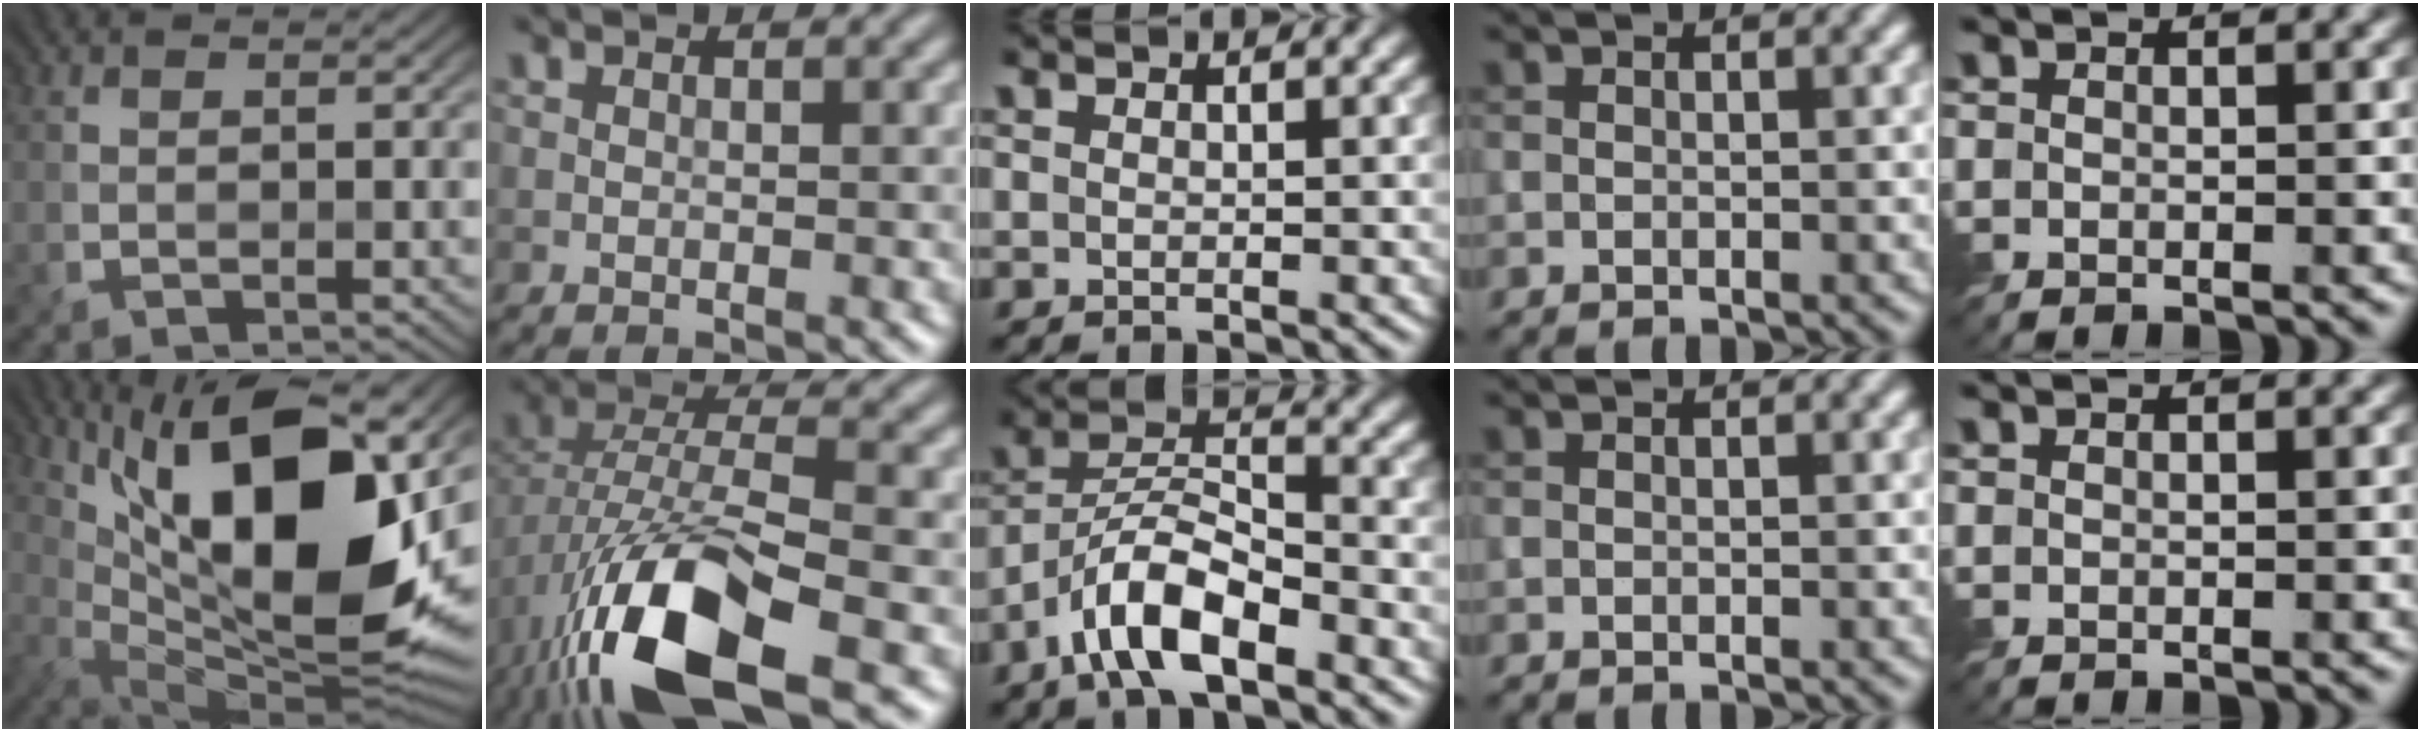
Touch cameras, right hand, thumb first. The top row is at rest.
{"thumb": {"total": 20.1, "force": [6.8, 8.5, 16.9], "torque": [-0.277, 0.021, 0.116]}, "index": {"total": 13.4, "force": [-6.6, 5.0, 10.5], "torque": [-0.209, -0.009, -0.121]}, "middle": {"total": 6.8, "force": [-4.3, 2.3, 4.8], "torque": [-0.081, 0.011, -0.085]}}